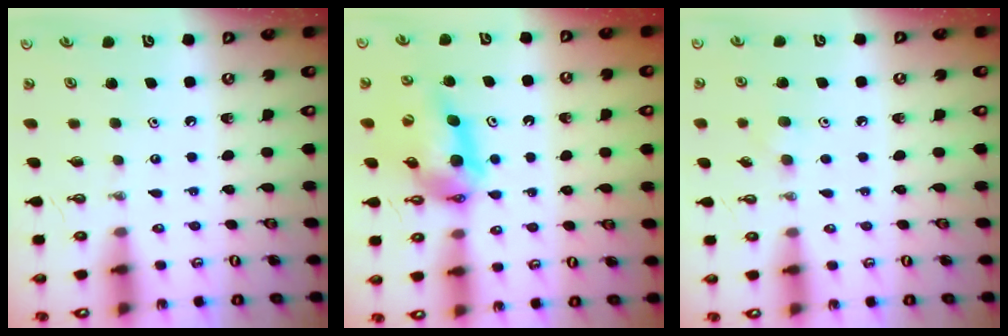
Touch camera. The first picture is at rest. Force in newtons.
{"total": 11.8, "press": 11.7, "slide": 1.2}
{"total": 4.3, "press": 4.2, "slide": 0.8}